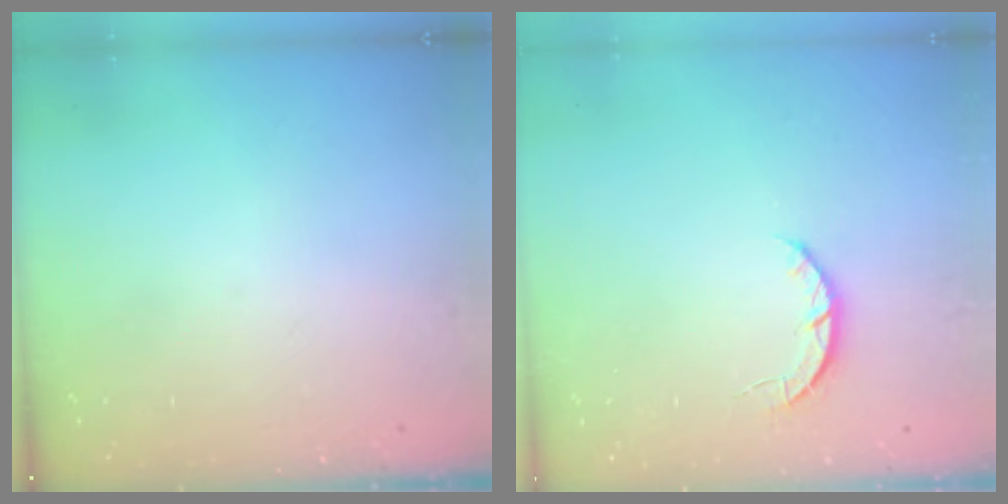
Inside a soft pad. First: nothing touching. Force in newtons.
{"total": 3.3, "press": 3.3, "slide": 0.5}